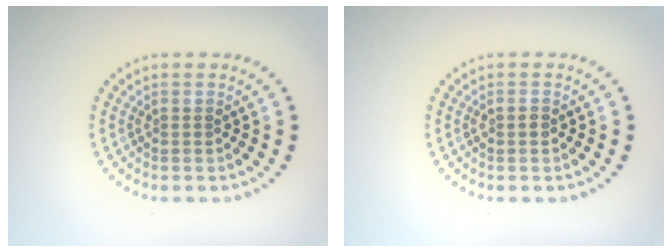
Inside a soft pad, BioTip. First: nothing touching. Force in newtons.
{"total": 0.9, "press": 0.9, "slide": 0.1}